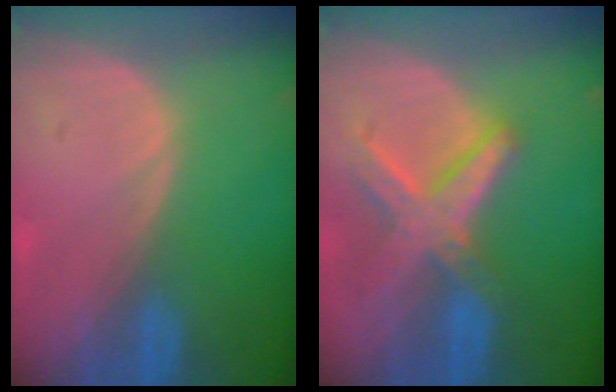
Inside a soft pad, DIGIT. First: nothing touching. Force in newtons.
{"total": 8.3, "press": 7.1, "slide": 4.3}